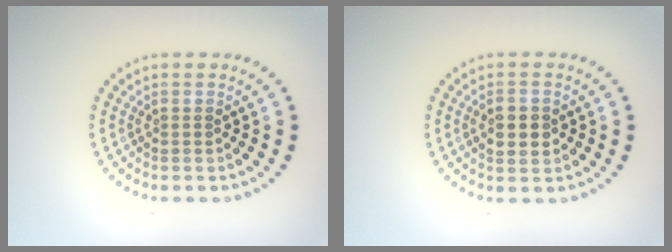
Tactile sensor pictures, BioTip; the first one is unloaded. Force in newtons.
{"total": 2.9, "press": 2.9, "slide": 0.2}